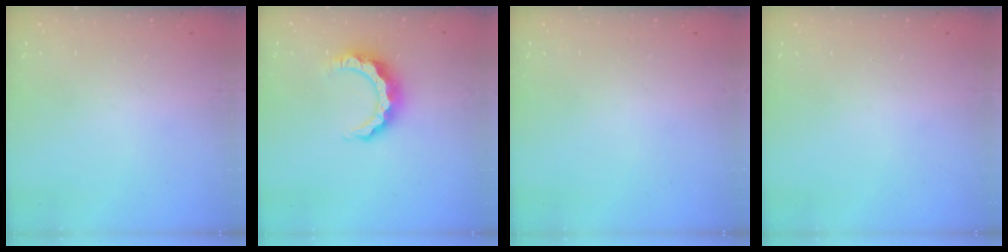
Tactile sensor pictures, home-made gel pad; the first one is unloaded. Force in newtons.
{"total": 8.6, "press": 8.6, "slide": 0.6}
{"total": 0.0}
{"total": 0.0}